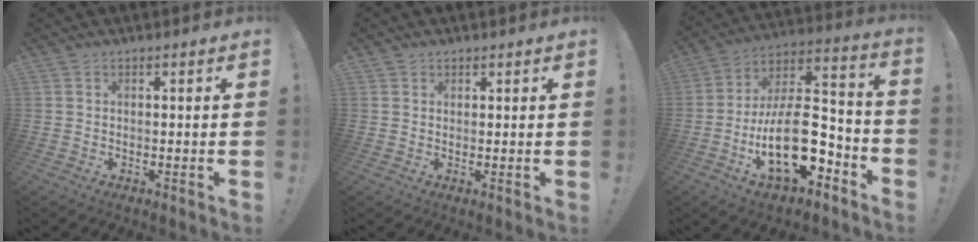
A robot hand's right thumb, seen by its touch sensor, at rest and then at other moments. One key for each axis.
{"total": 1.1, "fx": 0.8, "fy": 0.7, "fz": 0.1, "tx": 0.002, "ty": -0.003, "tz": 0.015}
{"total": 22.3, "fx": -7.4, "fy": 11.1, "fz": 17.8, "tx": -0.322, "ty": 0.037, "tz": -0.115}